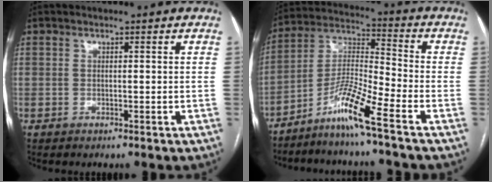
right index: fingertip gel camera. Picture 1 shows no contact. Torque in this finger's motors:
{"motor_torque": [0.31, -0.53, 0.03, -0.01]}